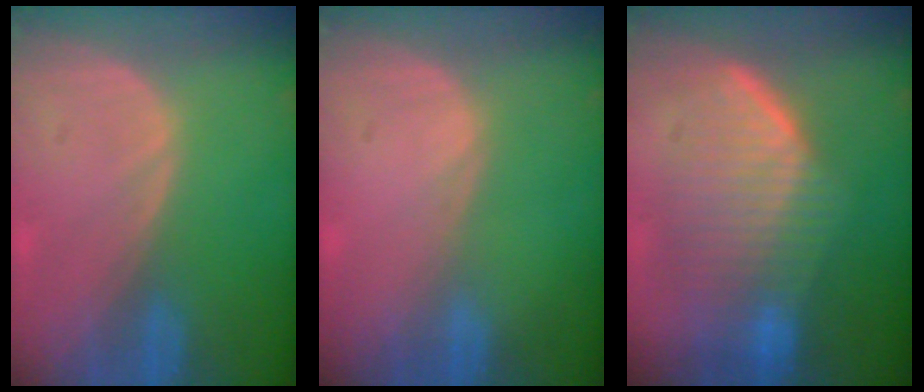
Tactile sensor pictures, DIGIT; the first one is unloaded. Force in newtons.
{"total": 0.0}
{"total": 8.9, "press": 8.7, "slide": 2.0}